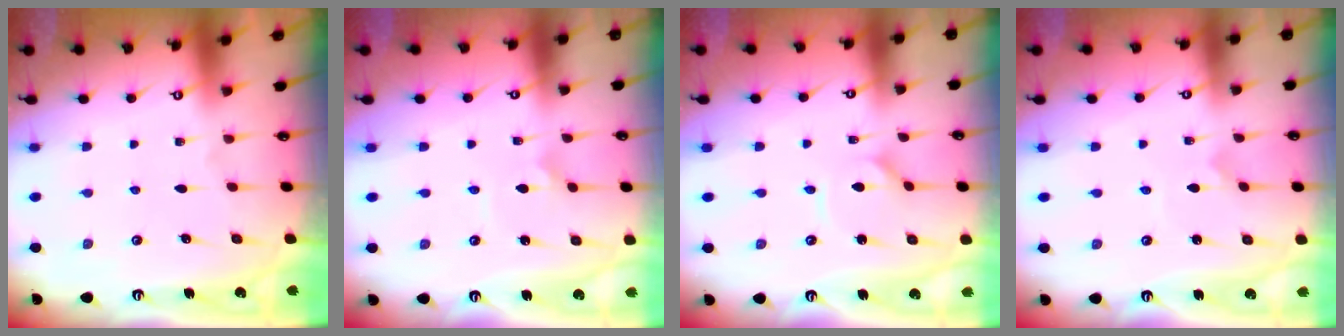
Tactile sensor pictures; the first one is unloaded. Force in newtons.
{"total": 2.2, "press": 2.2, "slide": 0.1}
{"total": 1.1, "press": 1.1, "slide": 0.2}
{"total": 0.6, "press": 0.6, "slide": 0.0}